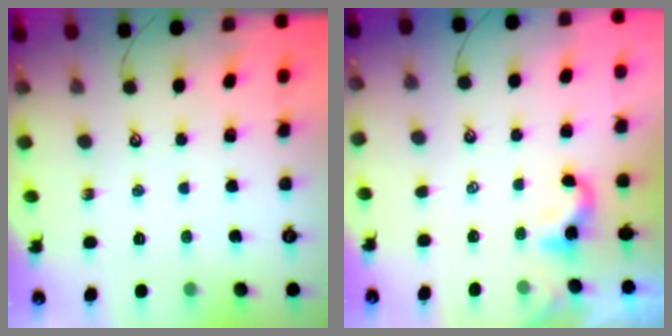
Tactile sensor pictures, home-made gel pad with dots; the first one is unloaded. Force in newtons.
{"total": 2.9, "press": 2.9, "slide": 0.2}